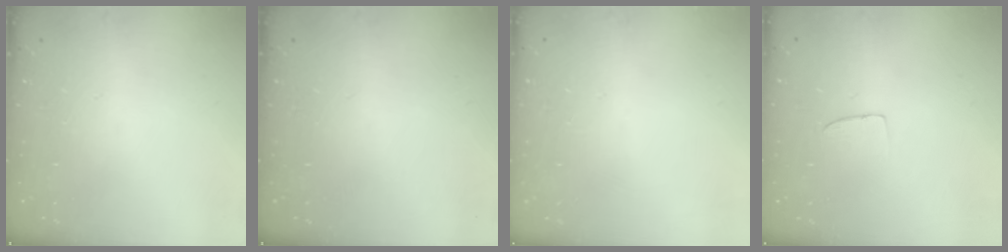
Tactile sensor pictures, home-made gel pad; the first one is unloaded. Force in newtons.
{"total": 0.0}
{"total": 0.0}
{"total": 4.2, "press": 4.2, "slide": 0.3}